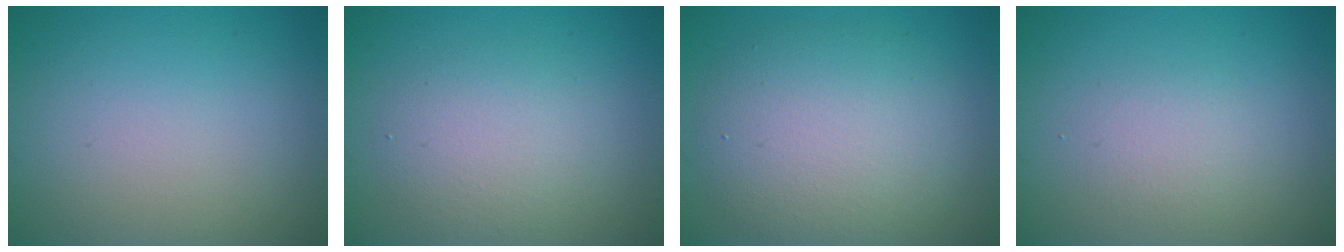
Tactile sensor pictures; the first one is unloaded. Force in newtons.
{"total": 3.6, "press": 3.5, "slide": 0.3}
{"total": 6.8, "press": 6.8, "slide": 0.3}
{"total": 1.7, "press": 1.7, "slide": 0.2}